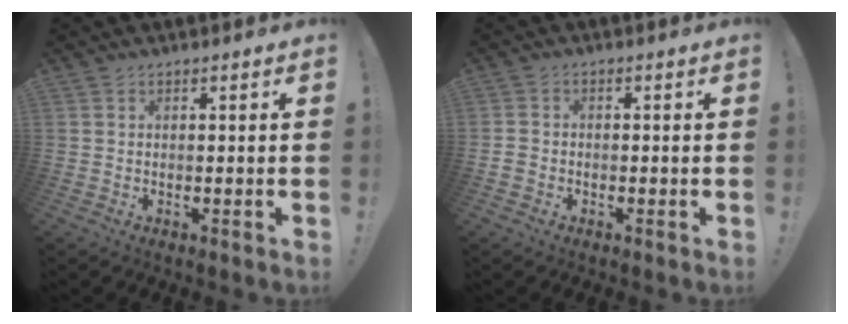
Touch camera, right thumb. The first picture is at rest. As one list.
[{"total": 1.9, "force": [-1.0, 1.5, 0.6], "torque": [-0.007, 0.008, -0.018]}]